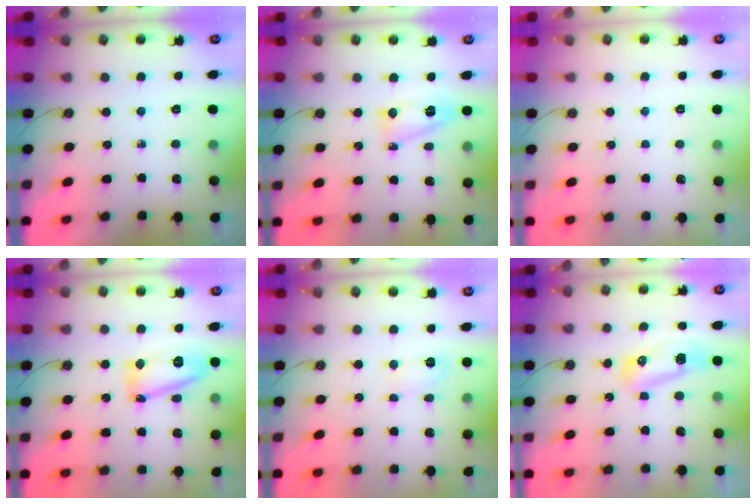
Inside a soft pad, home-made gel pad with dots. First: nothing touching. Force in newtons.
{"total": 9.6, "press": 9.6, "slide": 1.0}
{"total": 1.3, "press": 1.3, "slide": 0.1}
{"total": 13.7, "press": 13.6, "slide": 1.4}
{"total": 4.4, "press": 4.3, "slide": 0.7}
{"total": 8.6, "press": 8.4, "slide": 1.9}